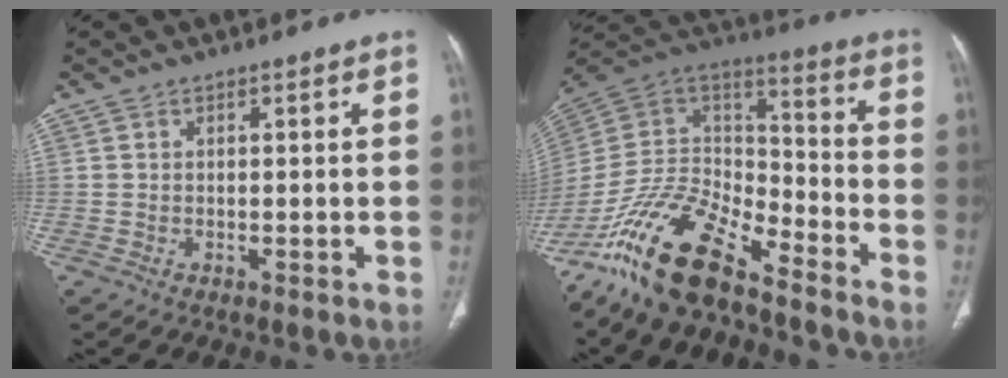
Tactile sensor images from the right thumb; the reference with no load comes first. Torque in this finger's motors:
{"motor_torque": [0.38, 0.19, 1.55, -1.23, 0.50]}